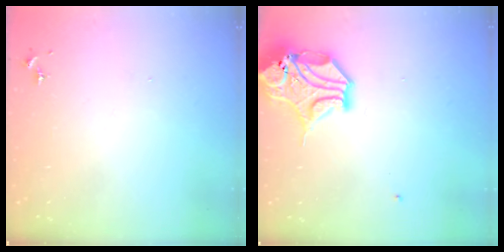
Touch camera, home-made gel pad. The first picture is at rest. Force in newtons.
{"total": 14.3, "press": 14.1, "slide": 2.1}